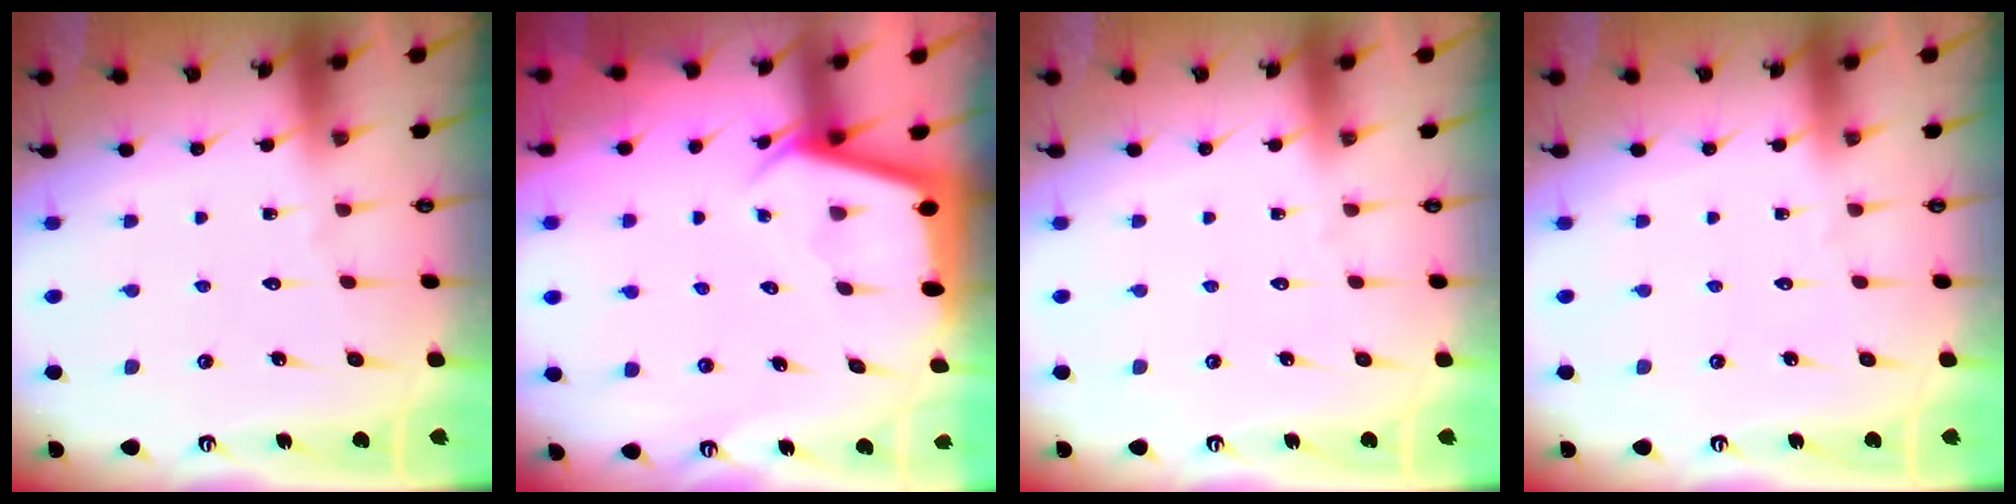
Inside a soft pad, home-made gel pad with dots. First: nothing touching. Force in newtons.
{"total": 2.9, "press": 2.9, "slide": 0.3}
{"total": 0.0}
{"total": 0.0}